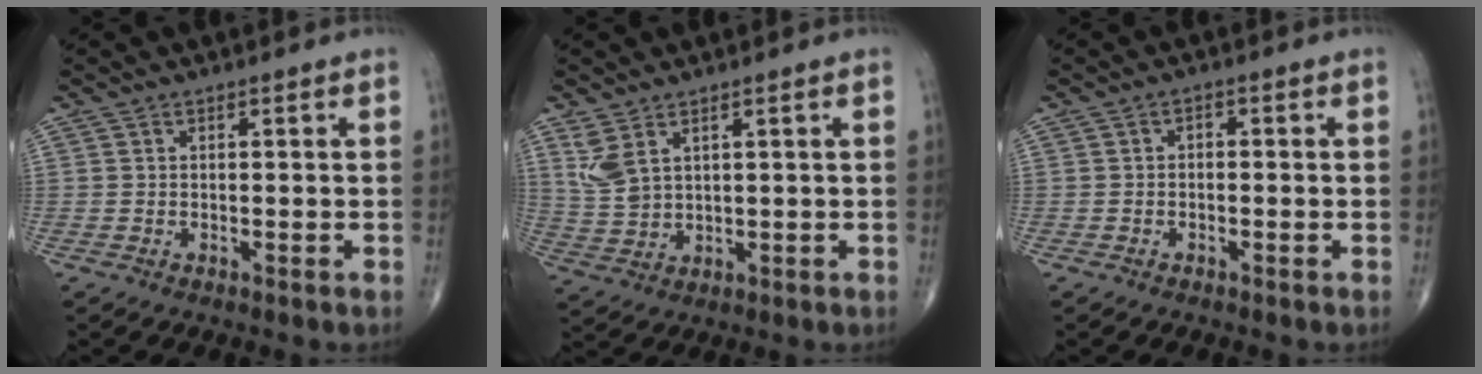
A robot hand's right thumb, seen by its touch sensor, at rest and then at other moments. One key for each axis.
{"total": 5.5, "fx": 3.1, "fy": 2.7, "fz": 3.6, "tx": -0.077, "ty": -0.011, "tz": 0.076}
{"total": 1.1, "fx": -0.1, "fy": 0.8, "fz": 0.7, "tx": -0.005, "ty": 0.004, "tz": -0.006}